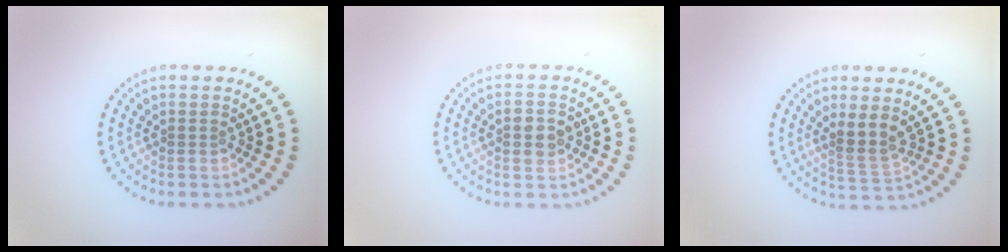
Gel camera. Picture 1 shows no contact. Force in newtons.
{"total": 2.7, "press": 2.7, "slide": 0.1}
{"total": 2.8, "press": 2.2, "slide": 1.8}